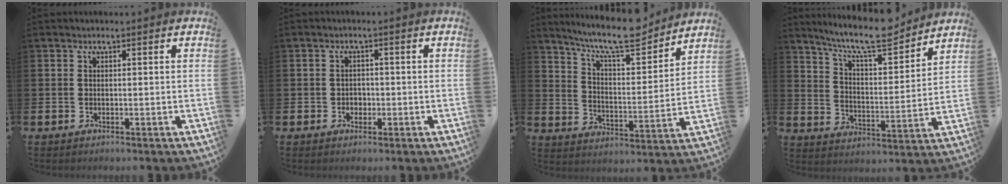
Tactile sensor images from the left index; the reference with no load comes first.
{"total": 1.0, "force": [-0.1, 1.0, 0.4], "torque": [0.003, 0.003, -0.007]}
{"total": 10.8, "force": [9.6, 2.0, 4.5], "torque": [-0.102, -0.059, 0.167]}
{"total": 10.3, "force": [9.2, 1.8, 4.4], "torque": [-0.098, -0.057, 0.159]}